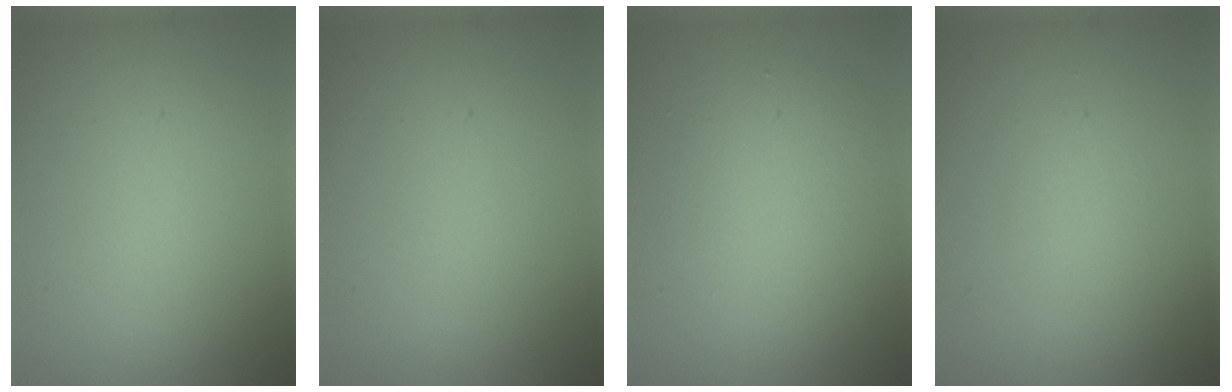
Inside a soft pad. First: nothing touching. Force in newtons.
{"total": 0.0}
{"total": 4.7, "press": 4.7, "slide": 0.3}
{"total": 0.8, "press": 0.8, "slide": 0.0}